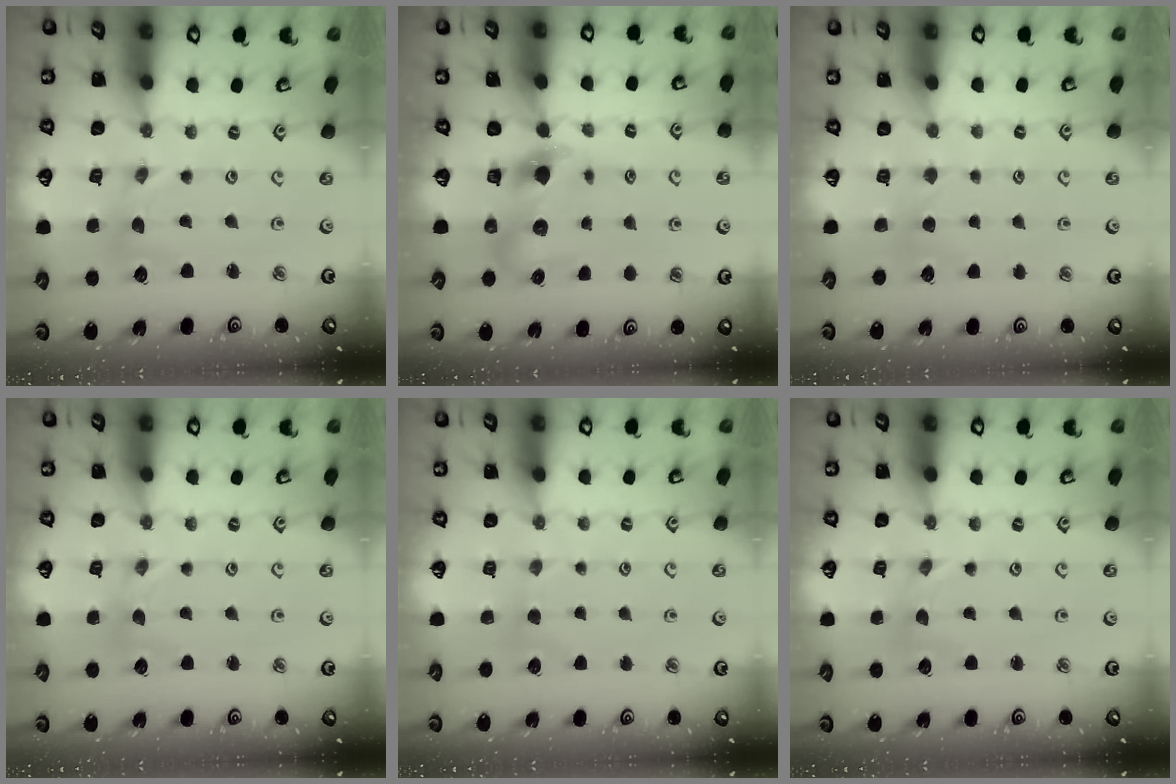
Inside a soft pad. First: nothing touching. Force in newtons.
{"total": 6.9, "press": 6.9, "slide": 0.5}
{"total": 2.4, "press": 2.3, "slide": 0.5}
{"total": 0.0}
{"total": 2.1, "press": 2.0, "slide": 0.3}
{"total": 0.0}